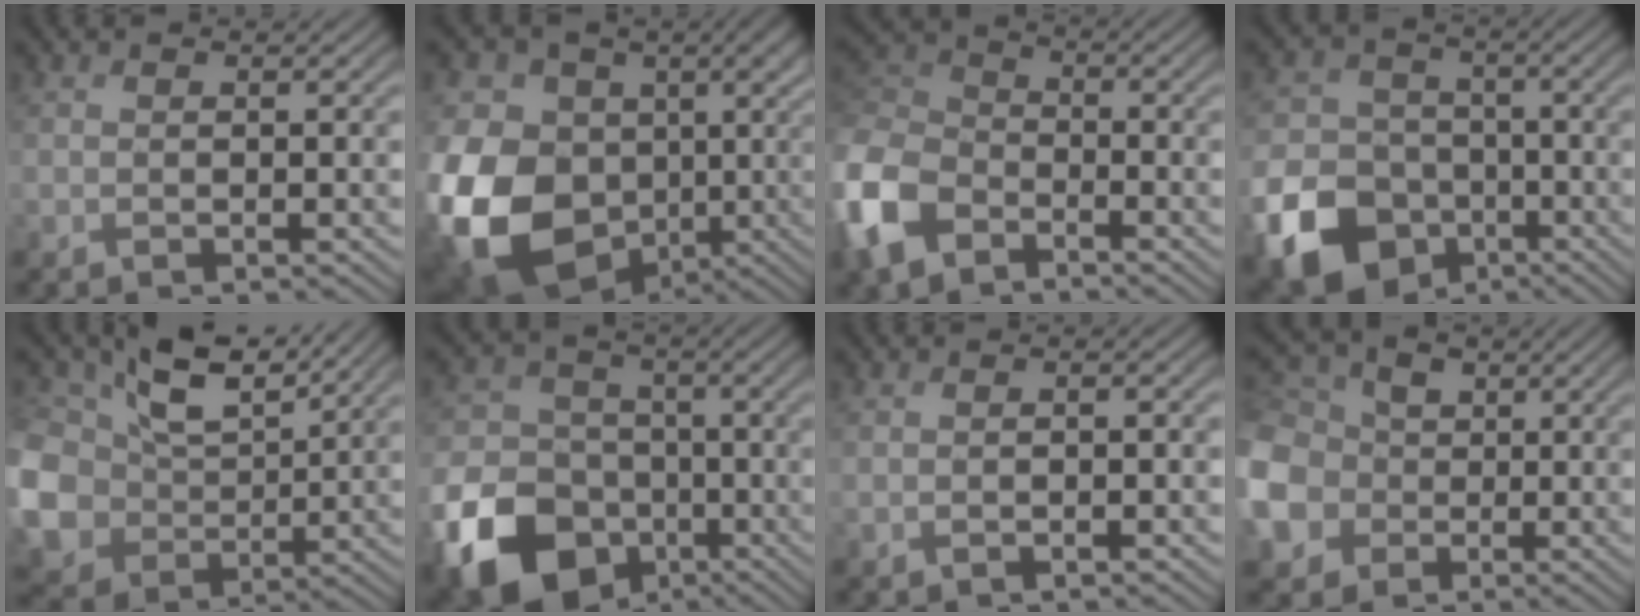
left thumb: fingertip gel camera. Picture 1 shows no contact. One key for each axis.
{"total": 21.1, "fx": -2.6, "fy": 16.8, "fz": 12.5, "tx": -0.305, "ty": -0.041, "tz": -0.031}
{"total": 10.8, "fx": -5.4, "fy": 7.1, "fz": 6.2, "tx": -0.178, "ty": -0.014, "tz": -0.129}
{"total": 15.1, "fx": -7.0, "fy": 11.7, "fz": 6.5, "tx": -0.172, "ty": -0.052, "tz": -0.136}
{"total": 14.1, "fx": 4.3, "fy": 10.5, "fz": 8.3, "tx": -0.239, "ty": 0.002, "tz": 0.083}
{"total": 16.6, "fx": -7.4, "fy": 12.7, "fz": 7.8, "tx": -0.217, "ty": -0.048, "tz": -0.136}
{"total": 1.6, "fx": -0.6, "fy": 0.3, "fz": 1.5, "tx": -0.026, "ty": 0.001, "tz": -0.012}
{"total": 11.6, "fx": -1.3, "fy": 10.0, "fz": 5.8, "tx": -0.205, "ty": -0.021, "tz": -0.032}